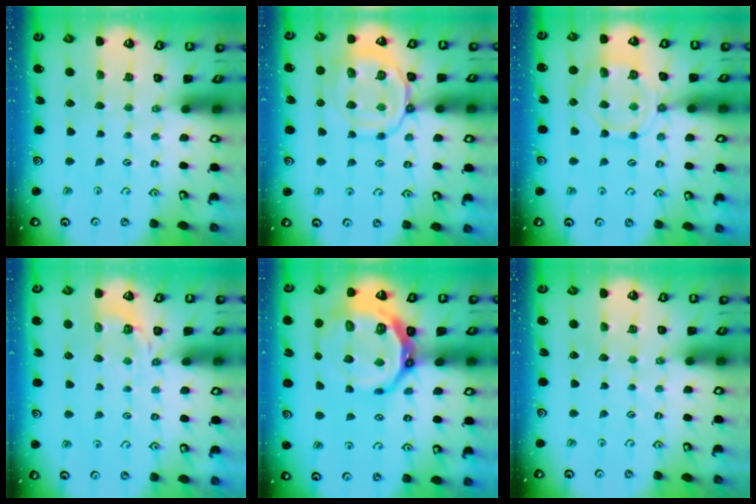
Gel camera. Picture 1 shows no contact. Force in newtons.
{"total": 14.0, "press": 14.0, "slide": 1.3}
{"total": 12.1, "press": 12.0, "slide": 1.4}
{"total": 4.2, "press": 3.6, "slide": 2.2}
{"total": 17.3, "press": 16.8, "slide": 4.4}
{"total": 0.0}